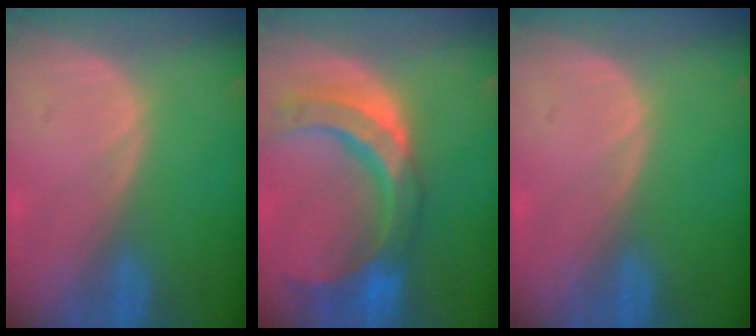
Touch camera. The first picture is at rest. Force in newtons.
{"total": 11.4, "press": 9.6, "slide": 6.1}
{"total": 0.0}